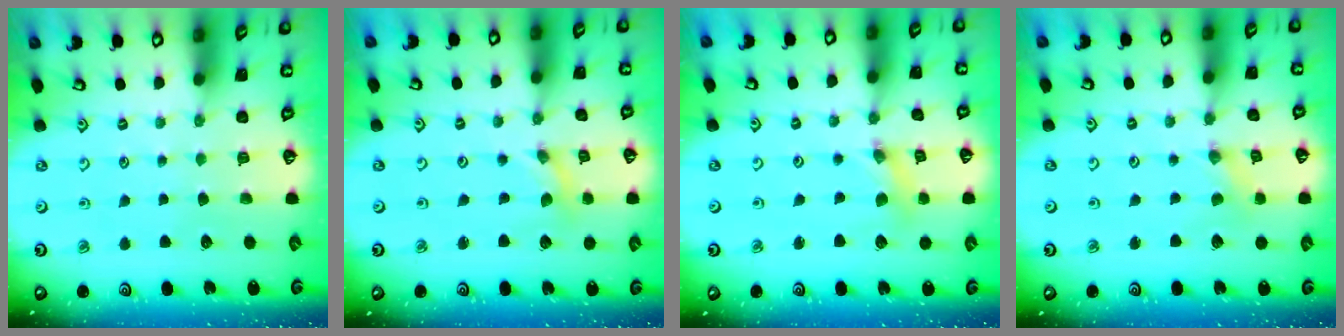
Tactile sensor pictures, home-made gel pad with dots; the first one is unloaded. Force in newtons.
{"total": 0.0}
{"total": 4.0, "press": 4.0, "slide": 0.5}
{"total": 0.0}